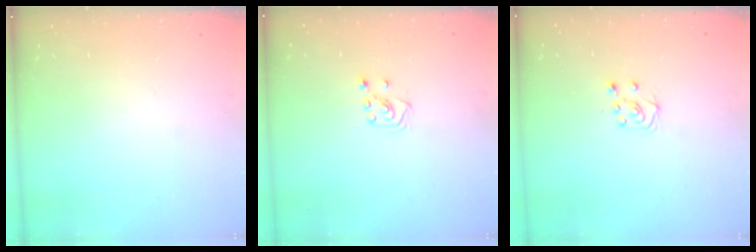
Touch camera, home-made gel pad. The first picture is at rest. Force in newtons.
{"total": 4.7, "press": 4.7, "slide": 0.5}
{"total": 5.0, "press": 4.9, "slide": 0.6}